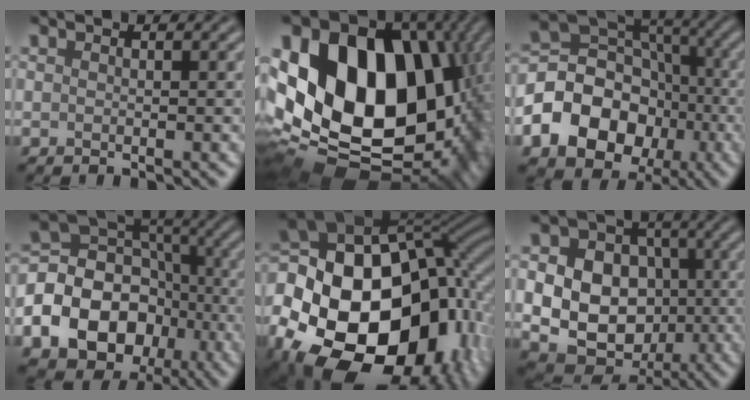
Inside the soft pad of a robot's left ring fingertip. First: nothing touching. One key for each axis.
{"total": 20.2, "fx": 3.0, "fy": 14.6, "fz": 13.6, "tx": -0.260, "ty": 0.001, "tz": 0.065}
{"total": 11.5, "fx": -3.5, "fy": 9.2, "fz": 6.0, "tx": -0.116, "ty": -0.002, "tz": -0.083}
{"total": 16.0, "fx": -5.1, "fy": 13.1, "fz": 7.5, "tx": -0.157, "ty": -0.009, "tz": -0.104}
{"total": 22.1, "fx": -6.9, "fy": 15.4, "fz": 14.3, "tx": -0.307, "ty": -0.023, "tz": -0.101}
{"total": 13.8, "fx": -0.4, "fy": 12.1, "fz": 6.7, "tx": -0.147, "ty": 0.018, "tz": -0.017}